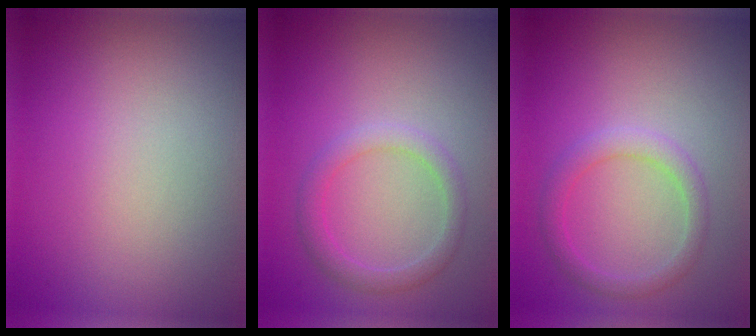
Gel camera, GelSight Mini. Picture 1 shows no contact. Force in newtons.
{"total": 2.2, "press": 2.2, "slide": 0.1}
{"total": 2.2, "press": 2.2, "slide": 0.1}